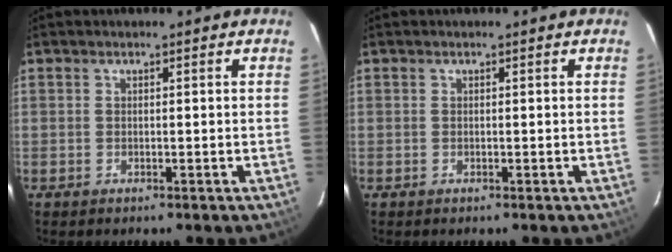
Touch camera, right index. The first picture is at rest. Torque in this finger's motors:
{"motor_torque": [0.00, 0.00, 0.00, 0.00]}